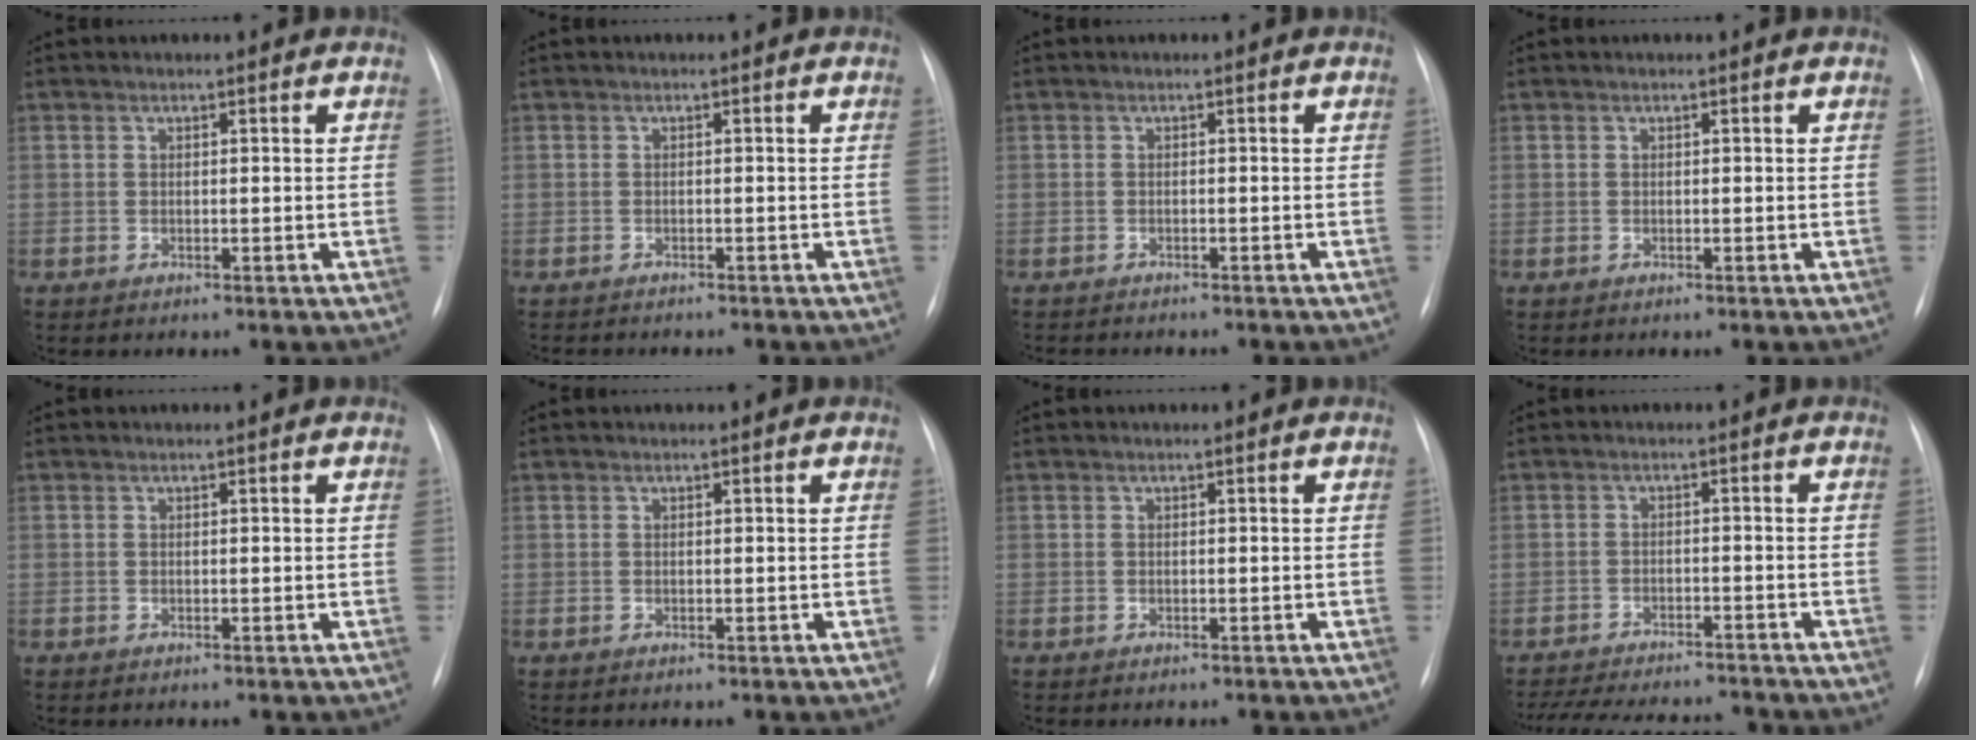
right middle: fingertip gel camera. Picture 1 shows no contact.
{"total": 4.3, "force": [-3.8, 1.1, 1.7], "torque": [-0.021, -0.005, -0.044]}
{"total": 5.0, "force": [-4.5, 1.2, 1.9], "torque": [-0.022, -0.005, -0.054]}
{"total": 0.0}
{"total": 0.0}
{"total": 0.0}
{"total": 1.1, "force": [-1.0, 0.4, 0.4], "torque": [-0.008, -0.002, -0.011]}
{"total": 16.1, "force": [-14.6, 3.4, 6.0], "torque": [-0.135, -0.010, -0.201]}